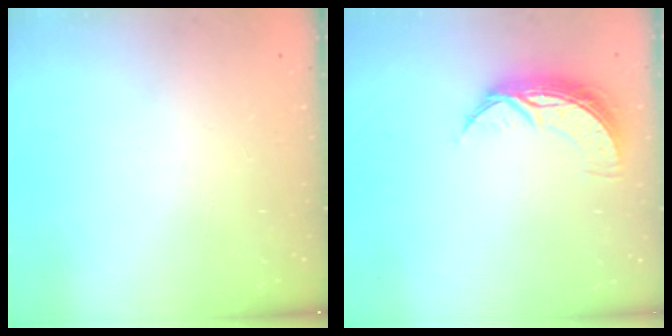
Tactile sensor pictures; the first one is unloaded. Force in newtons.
{"total": 8.3, "press": 8.2, "slide": 0.3}